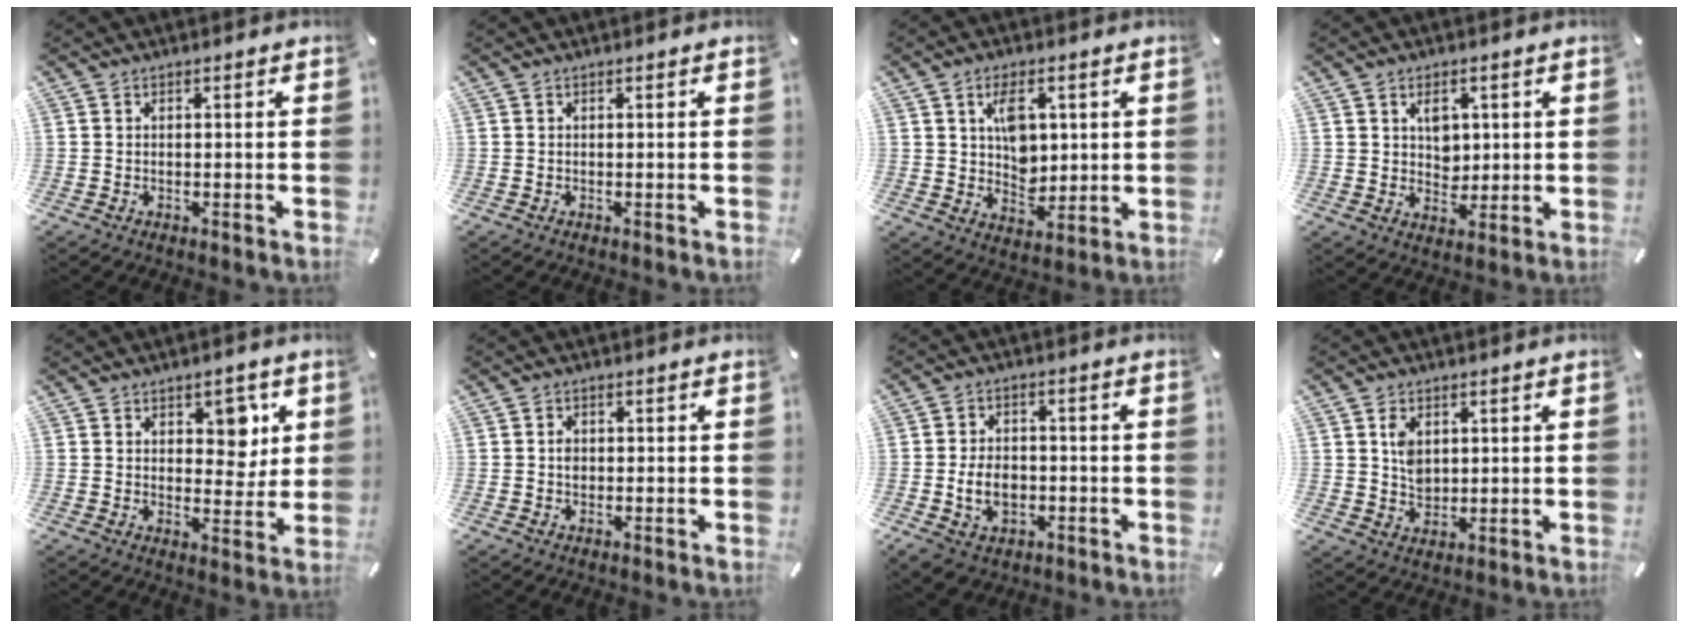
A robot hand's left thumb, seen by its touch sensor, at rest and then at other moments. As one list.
[{"total": 0.0}, {"total": 8.0, "force": [2.5, 5.8, 4.9], "torque": [-0.070, 0.000, 0.041]}, {"total": 5.0, "force": [1.6, 4.3, 2.2], "torque": [-0.022, -0.004, 0.023]}, {"total": 7.3, "force": [3.0, 4.9, 4.5], "torque": [-0.037, -0.010, 0.043]}, {"total": 1.8, "force": [0.0, 1.5, 1.0], "torque": [-0.022, 0.005, -0.002]}, {"total": 8.4, "force": [-1.6, 6.6, 4.9], "torque": [-0.098, 0.006, -0.028]}, {"total": 5.6, "force": [1.7, 4.3, 3.1], "torque": [-0.047, -0.003, 0.029]}]